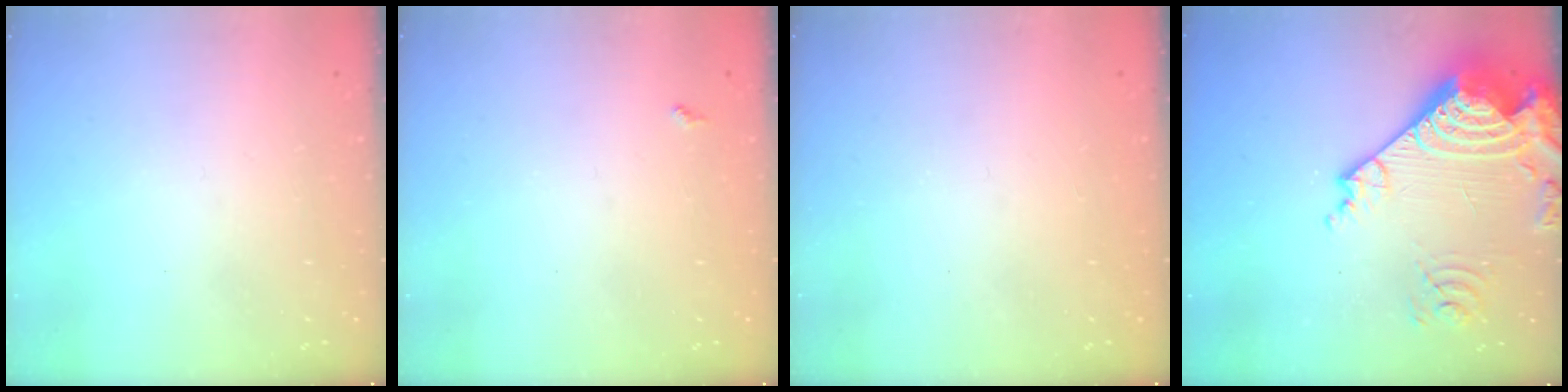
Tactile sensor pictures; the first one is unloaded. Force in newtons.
{"total": 3.7, "press": 3.7, "slide": 0.5}
{"total": 1.5, "press": 1.2, "slide": 0.8}
{"total": 23.5, "press": 23.4, "slide": 2.7}